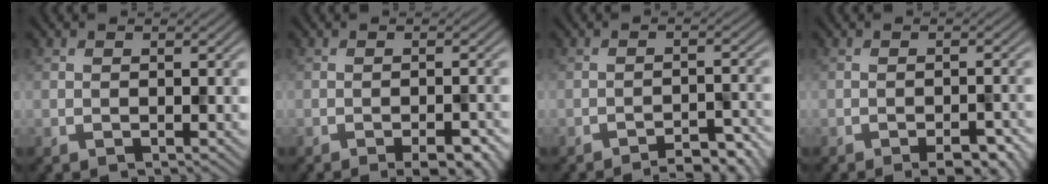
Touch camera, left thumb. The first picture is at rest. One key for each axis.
{"total": 4.2, "fx": -2.7, "fy": 0.9, "fz": 3.1, "tx": -0.046, "ty": 0.001, "tz": -0.028}
{"total": 4.7, "fx": -4.1, "fy": 0.6, "fz": 2.3, "tx": -0.041, "ty": 0.013, "tz": -0.055}
{"total": 4.1, "fx": -2.8, "fy": 1.1, "fz": 2.9, "tx": -0.041, "ty": 0.002, "tz": -0.031}